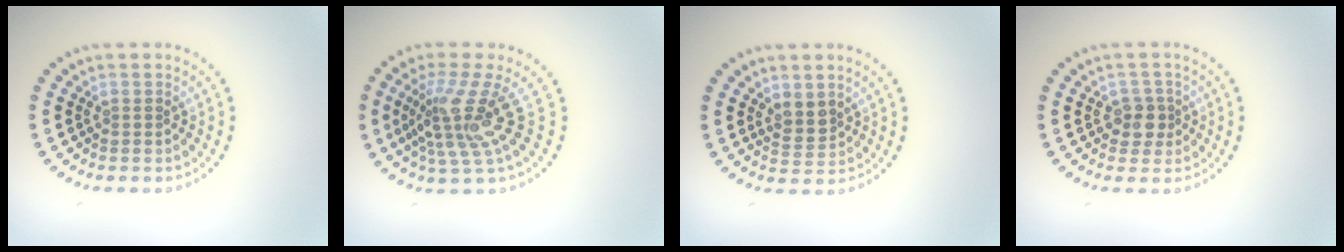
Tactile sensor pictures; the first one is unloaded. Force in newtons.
{"total": 4.6, "press": 3.1, "slide": 3.5}
{"total": 2.0, "press": 1.8, "slide": 0.9}
{"total": 2.1, "press": 1.7, "slide": 1.1}